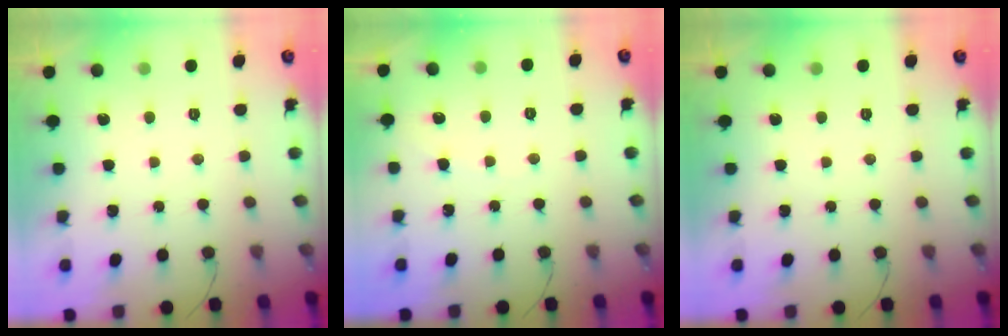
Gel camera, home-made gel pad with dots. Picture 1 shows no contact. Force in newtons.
{"total": 2.4, "press": 2.4, "slide": 0.3}
{"total": 0.0}